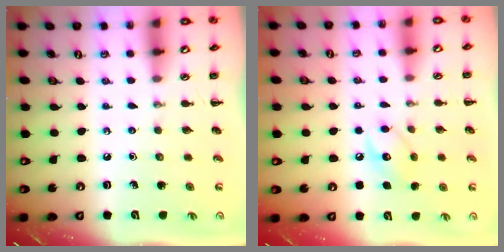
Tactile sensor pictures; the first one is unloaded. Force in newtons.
{"total": 8.9, "press": 8.9, "slide": 1.0}